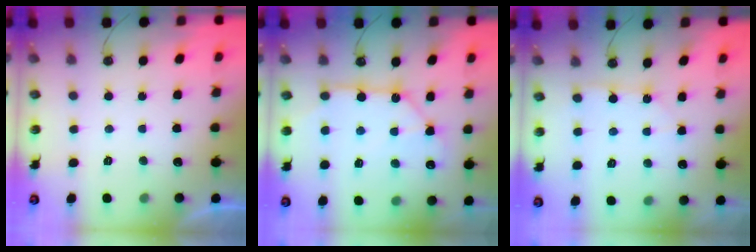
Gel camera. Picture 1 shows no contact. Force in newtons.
{"total": 10.4, "press": 10.3, "slide": 1.2}
{"total": 3.4, "press": 3.3, "slide": 0.4}